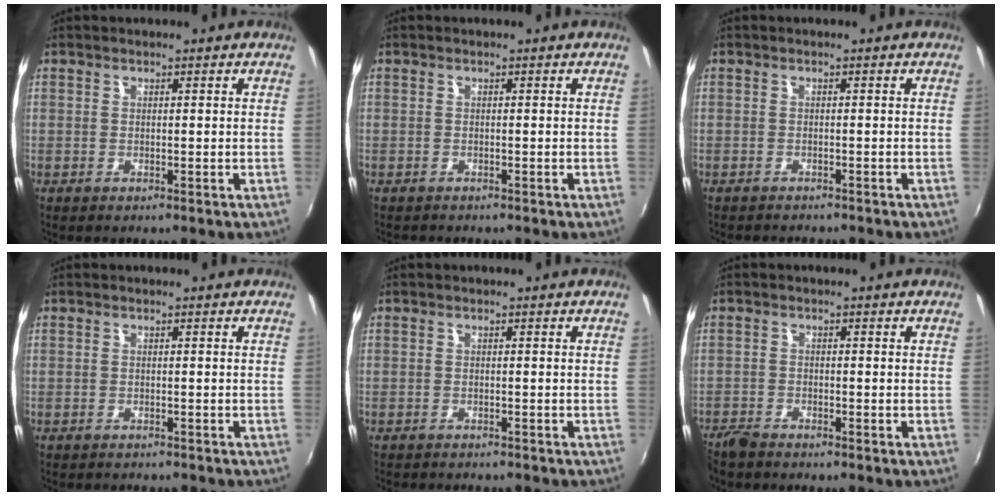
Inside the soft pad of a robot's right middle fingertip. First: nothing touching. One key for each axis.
{"total": 1.1, "fx": -1.0, "fy": 0.4, "fz": 0.1, "tx": -0.007, "ty": -0.005, "tz": -0.016}
{"total": 2.7, "fx": -2.6, "fy": 0.6, "fz": 0.7, "tx": -0.021, "ty": -0.014, "tz": -0.040}
{"total": 2.5, "fx": -2.3, "fy": 0.6, "fz": 0.6, "tx": -0.017, "ty": -0.013, "tz": -0.035}
{"total": 3.2, "fx": -3.0, "fy": 0.7, "fz": 0.8, "tx": -0.025, "ty": -0.014, "tz": -0.046}
{"total": 3.1, "fx": -2.9, "fy": 0.8, "fz": 0.8, "tx": -0.028, "ty": -0.010, "tz": -0.060}